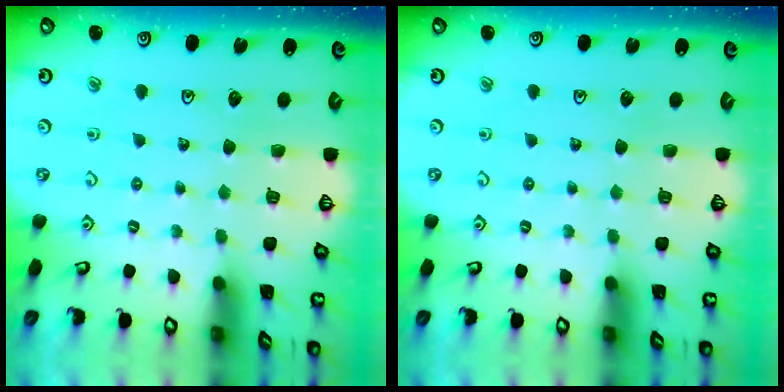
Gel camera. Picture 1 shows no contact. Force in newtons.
{"total": 0.0}